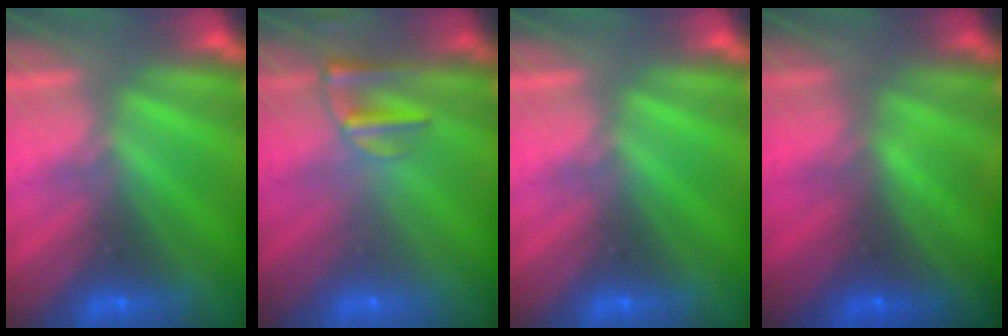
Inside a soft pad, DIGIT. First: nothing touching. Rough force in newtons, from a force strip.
{"total": 2.4}
{"total": 0.0}
{"total": 9.3}